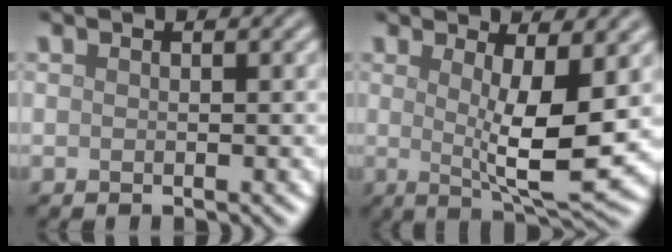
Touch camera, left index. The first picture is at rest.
{"total": 6.8, "force": [0.7, 1.5, 6.6], "torque": [-0.104, -0.017, 0.017]}